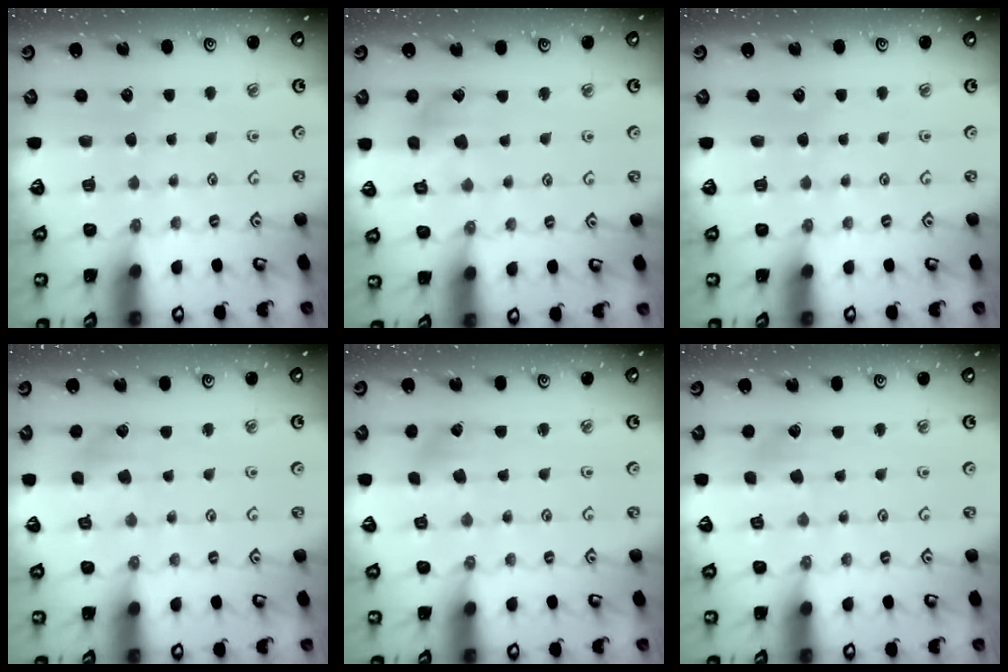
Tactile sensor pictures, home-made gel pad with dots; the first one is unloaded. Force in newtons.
{"total": 4.6, "press": 4.6, "slide": 0.4}
{"total": 0.0}
{"total": 2.8, "press": 2.8, "slide": 0.1}
{"total": 2.4, "press": 2.3, "slide": 0.4}
{"total": 1.4, "press": 1.4, "slide": 0.2}